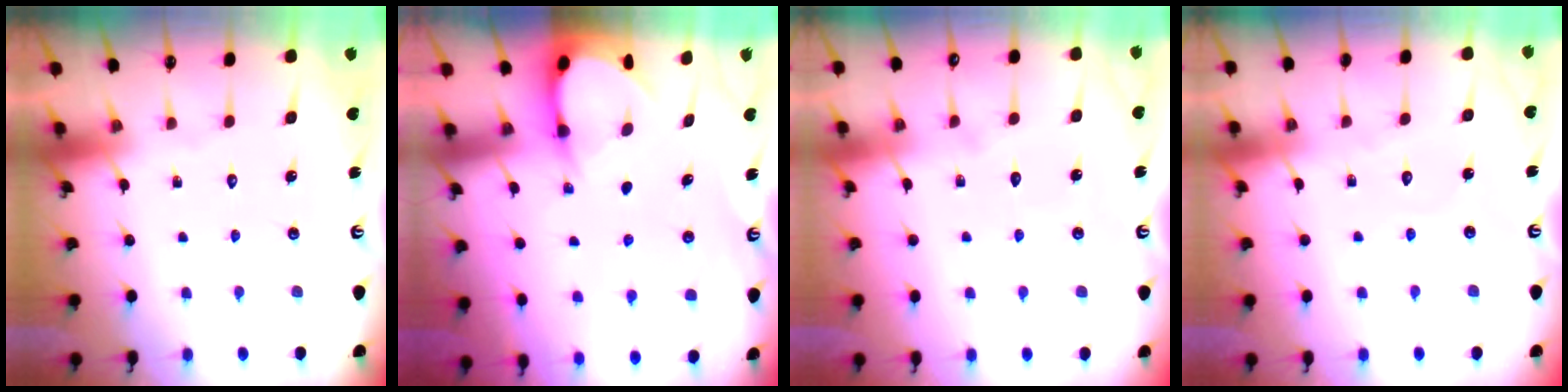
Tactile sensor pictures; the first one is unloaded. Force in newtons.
{"total": 3.1, "press": 3.1, "slide": 0.4}
{"total": 5.5, "press": 5.5, "slide": 0.5}
{"total": 3.6, "press": 3.6, "slide": 0.1}